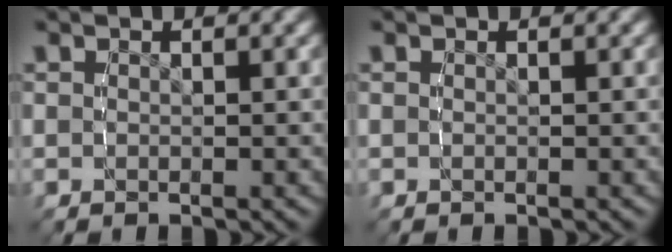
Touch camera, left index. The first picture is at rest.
{"total": 0.0}